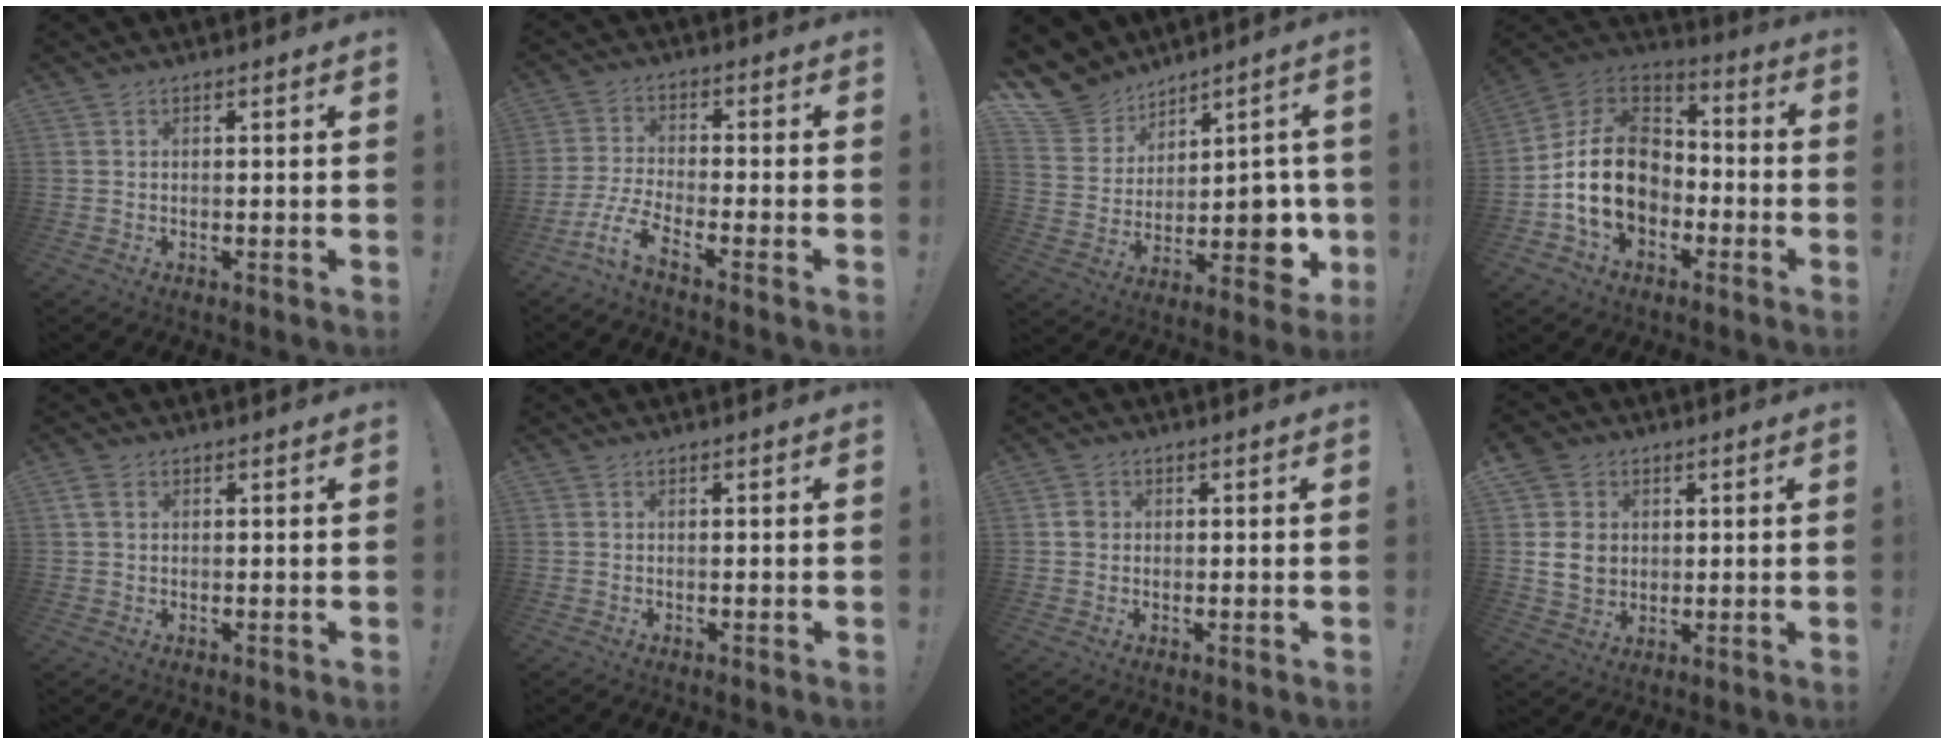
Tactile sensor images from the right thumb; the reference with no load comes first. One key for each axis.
{"total": 7.6, "fx": -5.2, "fy": 1.9, "fz": 5.2, "tx": -0.117, "ty": 0.007, "tz": -0.102}
{"total": 12.6, "fx": 6.5, "fy": 9.6, "fz": 4.9, "tx": -0.074, "ty": -0.053, "tz": 0.146}
{"total": 19.2, "fx": -3.3, "fy": 14.3, "fz": 12.4, "tx": -0.229, "ty": 0.028, "tz": -0.046}
{"total": 2.7, "fx": 1.0, "fy": 1.9, "fz": 1.7, "tx": -0.025, "ty": 0.002, "tz": 0.018}
{"total": 0.0}
{"total": 2.0, "fx": -0.2, "fy": 1.9, "fz": 0.8, "tx": -0.004, "ty": 0.002, "tz": -0.006}
{"total": 9.5, "fx": 1.7, "fy": 8.4, "fz": 4.1, "tx": -0.062, "ty": -0.005, "tz": 0.038}